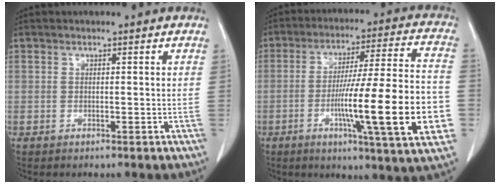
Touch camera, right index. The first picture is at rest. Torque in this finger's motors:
{"motor_torque": [2.14, 0.00, 1.05, 0.21]}